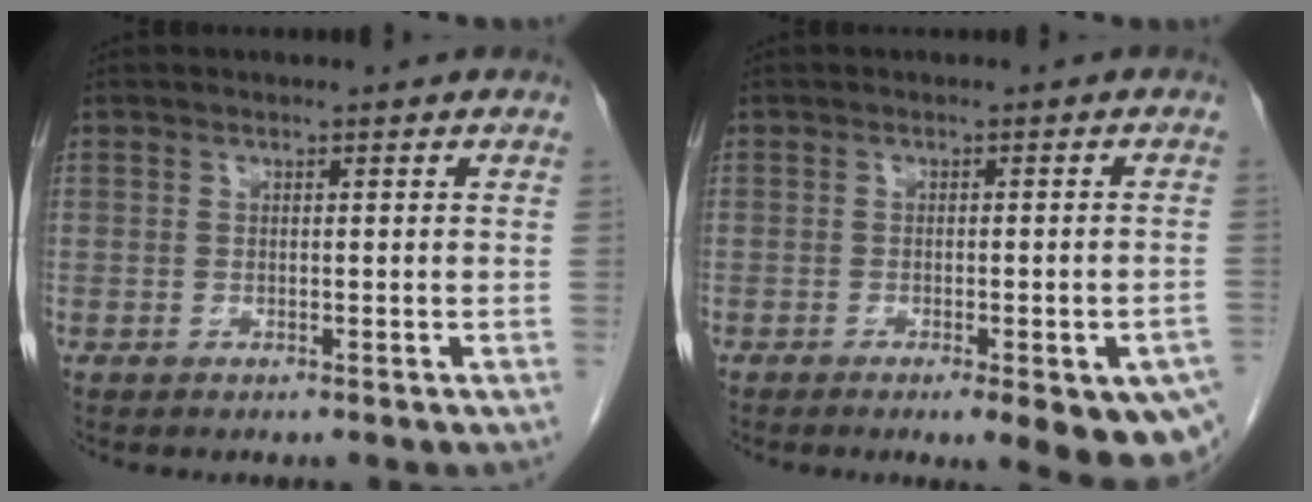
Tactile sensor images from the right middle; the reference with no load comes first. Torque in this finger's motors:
{"motor_torque": [1.11, -1.03, 0.19, 0.07]}